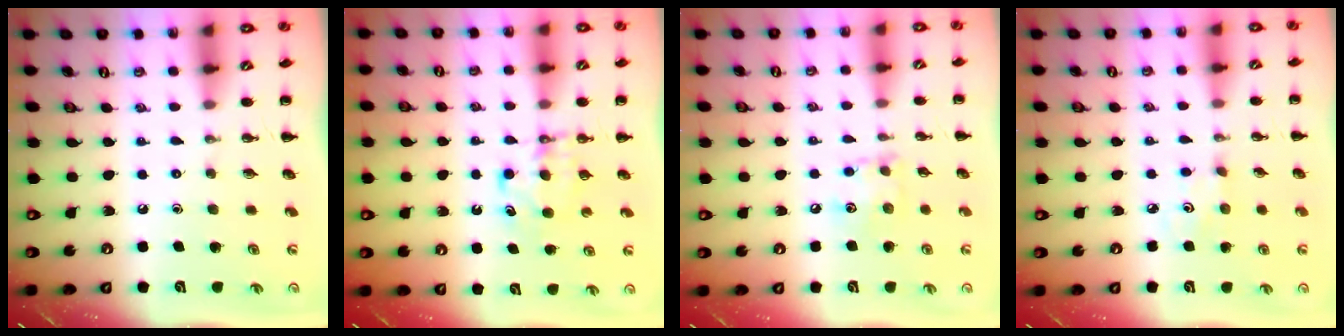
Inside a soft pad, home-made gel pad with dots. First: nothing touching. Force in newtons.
{"total": 5.2, "press": 5.1, "slide": 0.9}
{"total": 7.5, "press": 7.5, "slide": 0.5}
{"total": 2.7, "press": 2.6, "slide": 0.6}